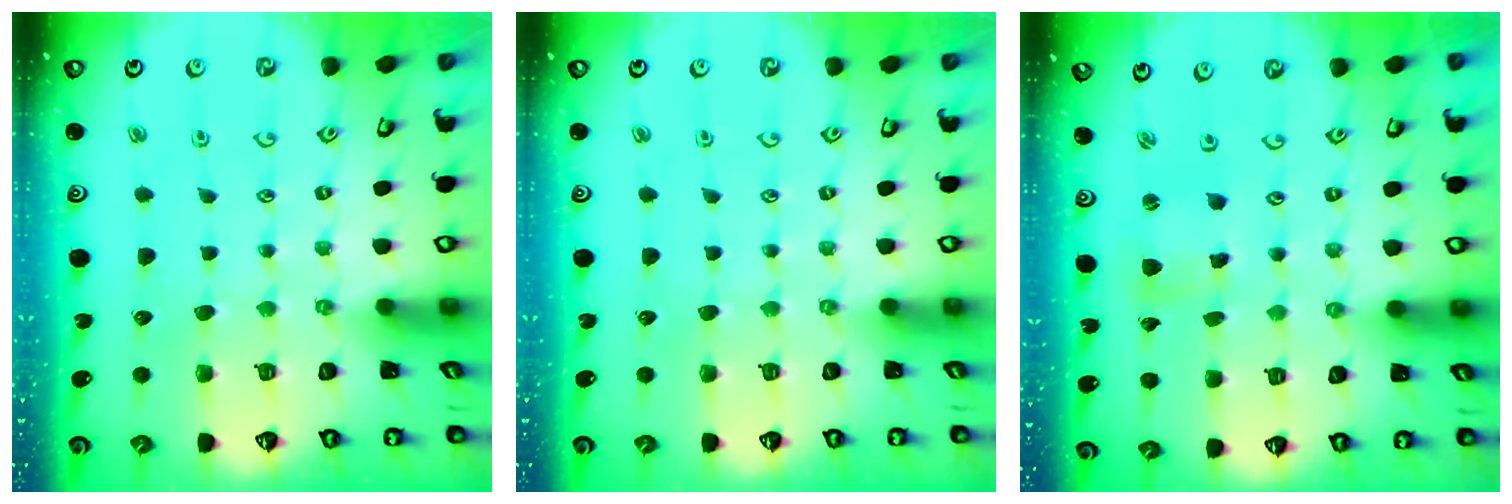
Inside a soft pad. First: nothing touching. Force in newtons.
{"total": 0.0}
{"total": 2.8, "press": 2.8, "slide": 0.3}